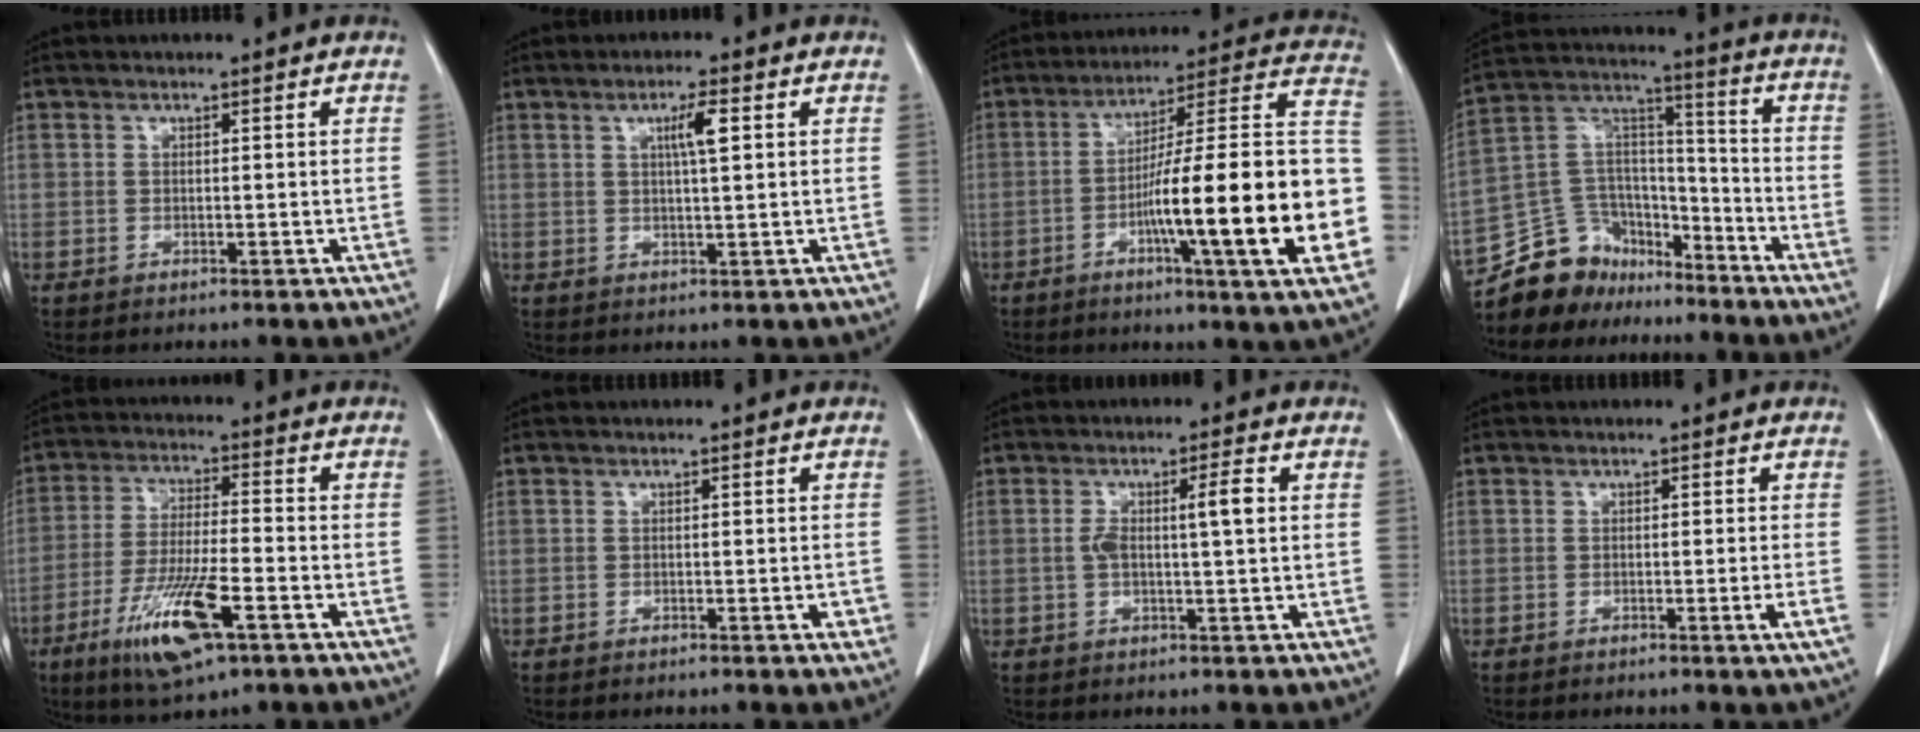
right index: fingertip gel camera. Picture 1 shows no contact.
{"total": 3.7, "force": [1.2, 0.1, 3.5], "torque": [-0.059, 0.001, 0.019]}
{"total": 25.2, "force": [-5.9, 0.7, 24.5], "torque": [-0.273, 0.009, -0.096]}
{"total": 14.6, "force": [-12.3, 7.4, 2.6], "torque": [-0.055, 0.076, -0.218]}
{"total": 12.3, "force": [-6.1, 2.1, 10.5], "torque": [-0.206, -0.023, -0.106]}
{"total": 1.1, "force": [-0.6, 0.0, 0.9], "torque": [-0.012, 0.001, -0.009]}
{"total": 4.8, "force": [0.5, 0.3, 4.8], "torque": [-0.089, 0.011, 0.011]}
{"total": 1.7, "force": [-0.7, -0.7, 1.4], "torque": [-0.019, -0.004, -0.013]}